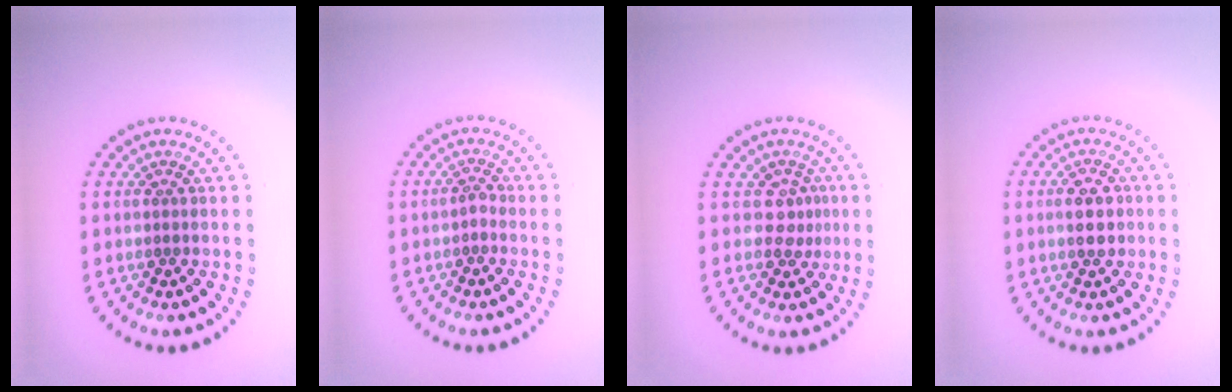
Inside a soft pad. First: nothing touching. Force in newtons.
{"total": 1.0, "press": 0.8, "slide": 0.6}
{"total": 1.9, "press": 1.4, "slide": 1.2}
{"total": 2.6, "press": 2.6, "slide": 0.1}